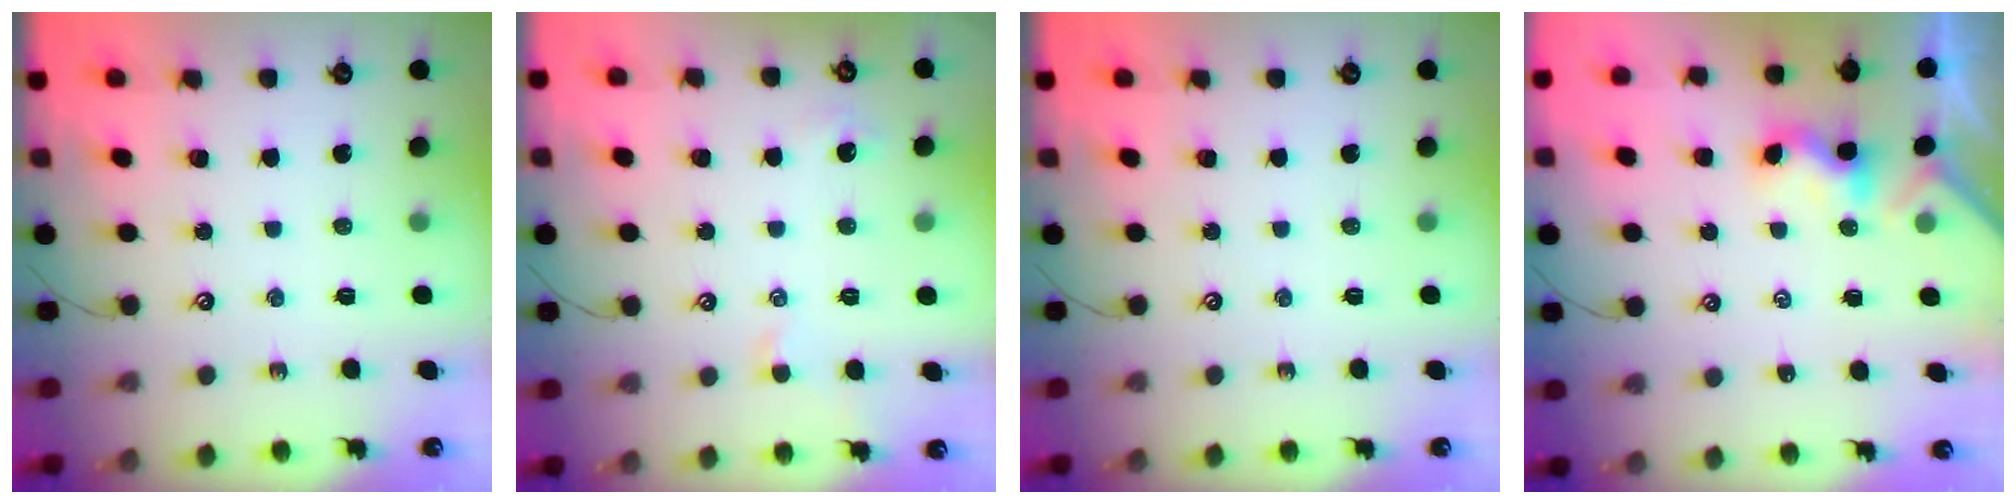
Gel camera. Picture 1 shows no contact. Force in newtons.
{"total": 0.9, "press": 0.7, "slide": 0.5}
{"total": 0.0}
{"total": 2.4, "press": 2.3, "slide": 0.3}